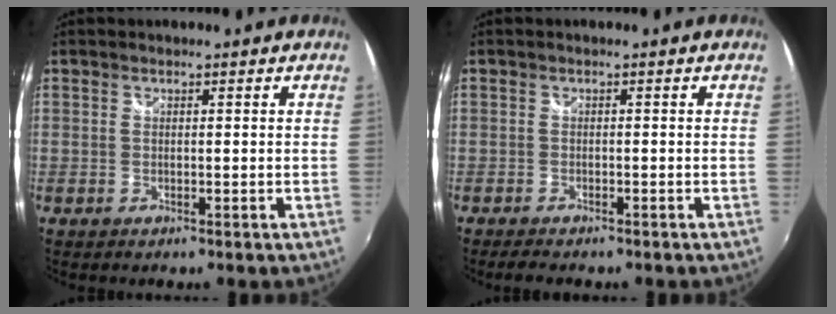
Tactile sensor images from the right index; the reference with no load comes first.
{"total": 3.7, "force": [-3.1, 1.0, 1.7], "torque": [-0.039, -0.016, -0.050]}